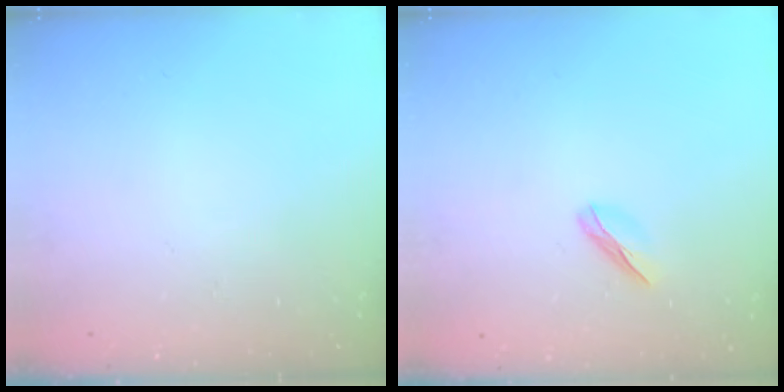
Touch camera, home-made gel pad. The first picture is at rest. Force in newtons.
{"total": 3.5, "press": 3.4, "slide": 0.8}